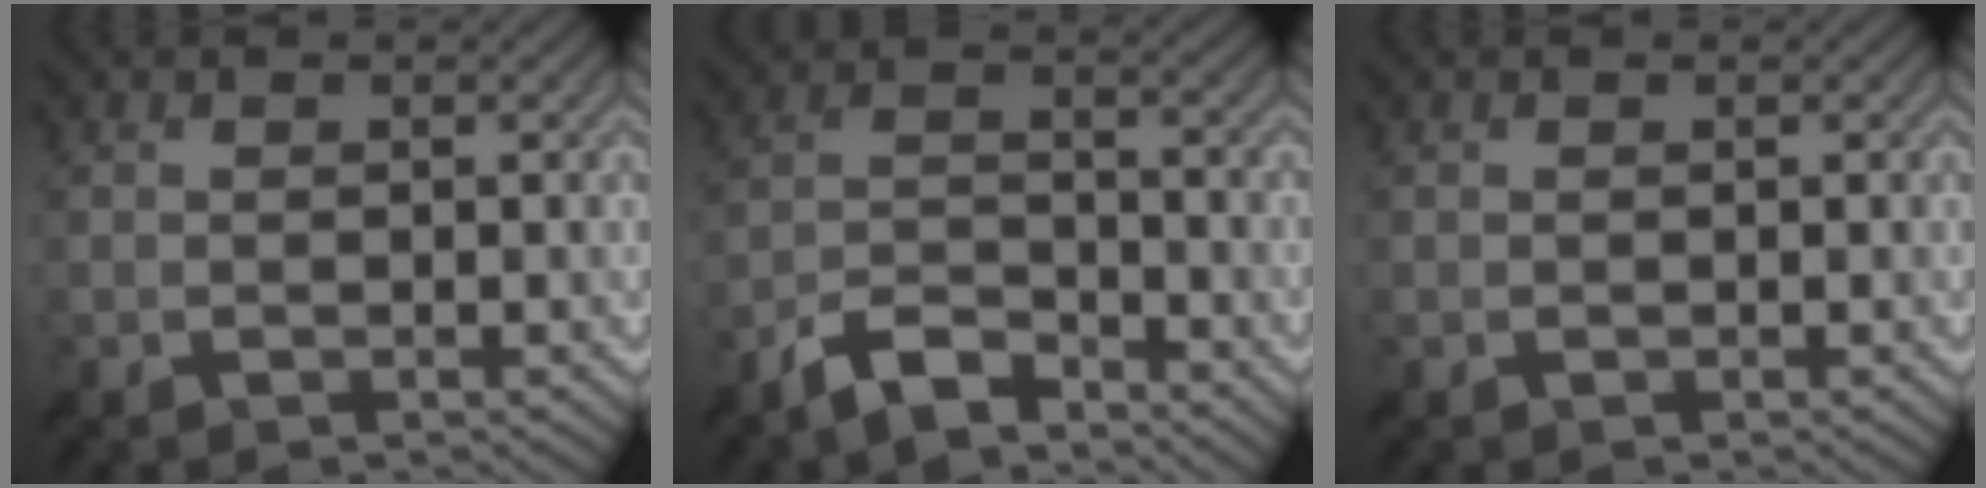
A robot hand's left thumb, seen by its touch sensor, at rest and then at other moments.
{"total": 5.7, "force": [-4.8, 1.5, 2.6], "torque": [-0.053, -0.001, -0.104]}
{"total": 0.0}